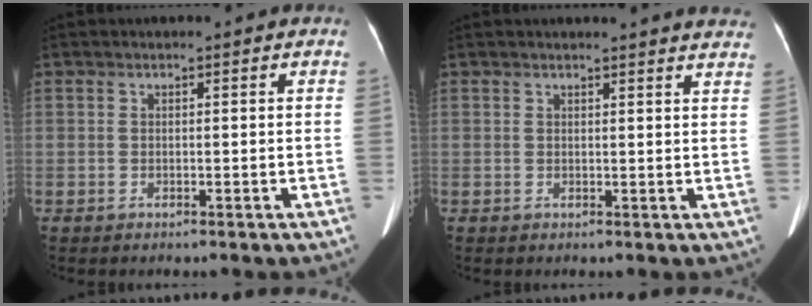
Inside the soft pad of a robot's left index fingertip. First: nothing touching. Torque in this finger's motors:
{"motor_torque": [0.90, -1.24, 0.10, 0.04]}